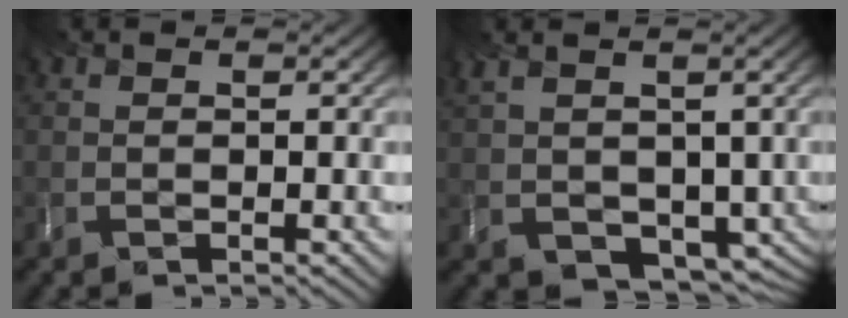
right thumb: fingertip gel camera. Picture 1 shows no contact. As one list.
[{"total": 5.3, "force": [0.7, 3.9, 3.6], "torque": [-0.101, -0.022, 0.041]}]